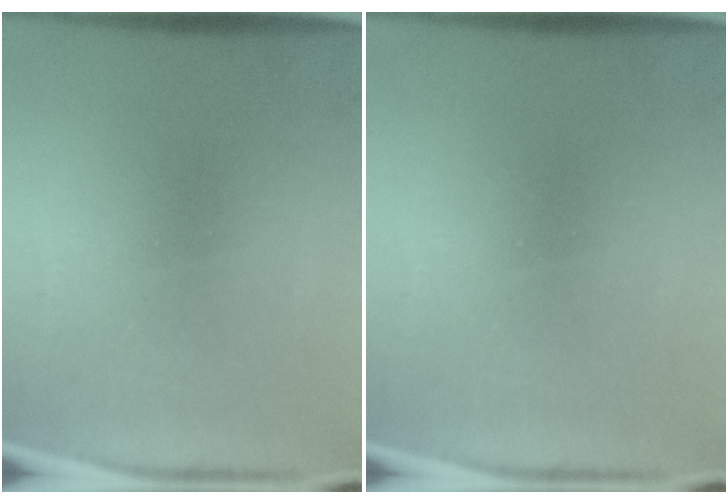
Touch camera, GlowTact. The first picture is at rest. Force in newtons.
{"total": 0.0}